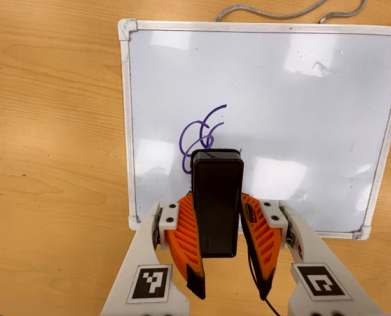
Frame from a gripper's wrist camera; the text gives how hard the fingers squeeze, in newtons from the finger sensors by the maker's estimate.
{"total": 5.7, "left": 4.2, "right": 7.3}